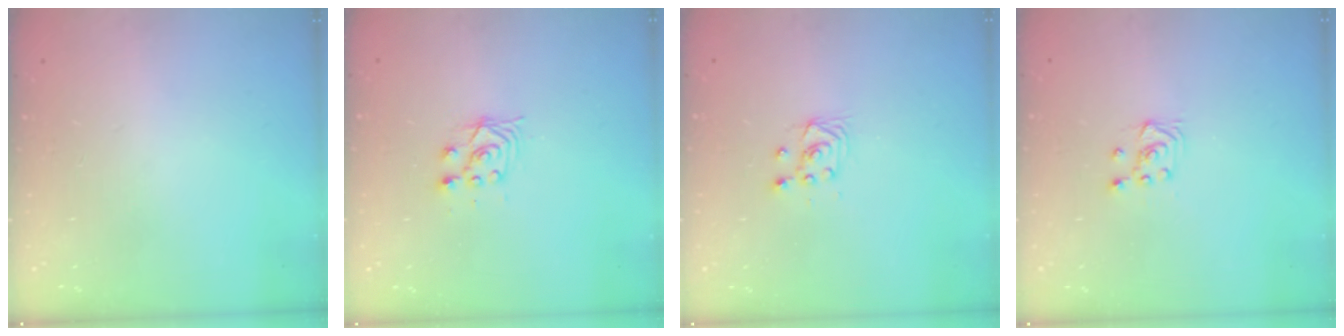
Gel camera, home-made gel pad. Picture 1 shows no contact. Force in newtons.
{"total": 4.0, "press": 4.0, "slide": 0.7}
{"total": 3.2, "press": 2.9, "slide": 1.4}
{"total": 3.9, "press": 3.8, "slide": 0.7}